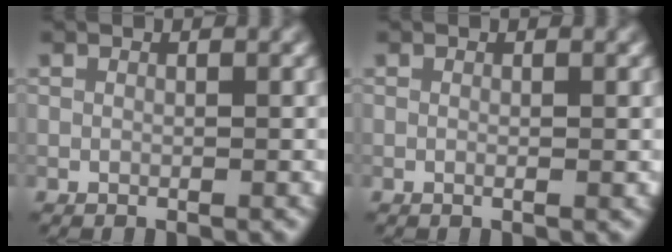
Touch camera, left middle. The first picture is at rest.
{"total": 0.5, "force": [-0.1, 0.0, 0.5], "torque": [-0.009, -0.002, -0.001]}